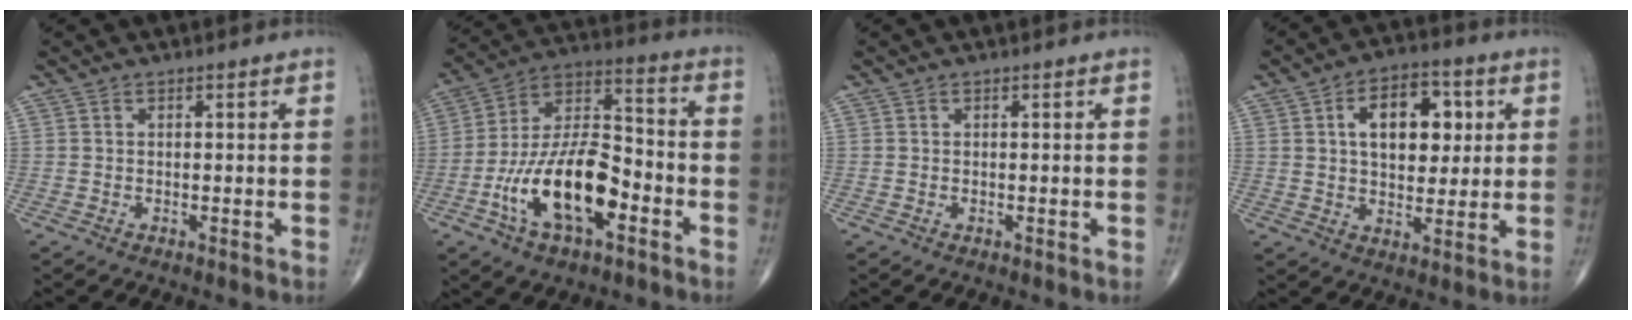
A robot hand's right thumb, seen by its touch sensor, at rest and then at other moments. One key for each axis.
{"total": 19.2, "fx": -6.9, "fy": 9.1, "fz": 15.5, "tx": -0.268, "ty": 0.044, "tz": -0.124}
{"total": 0.0}
{"total": 12.7, "fx": 3.1, "fy": 7.6, "fz": 9.6, "tx": -0.108, "ty": 0.001, "tz": 0.047}